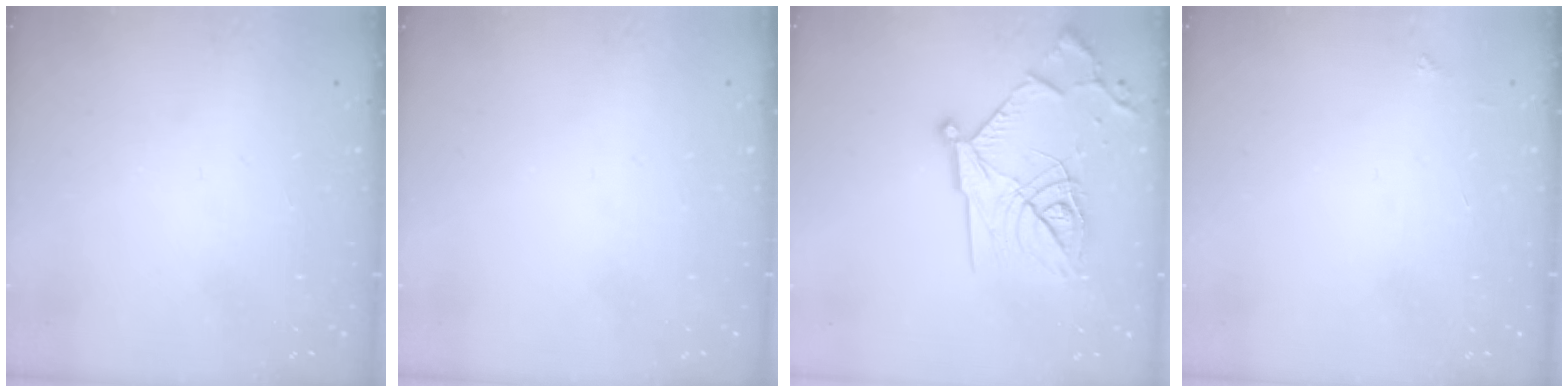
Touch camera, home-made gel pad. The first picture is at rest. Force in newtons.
{"total": 0.0}
{"total": 19.8, "press": 19.7, "slide": 1.2}
{"total": 2.0, "press": 2.0, "slide": 0.3}